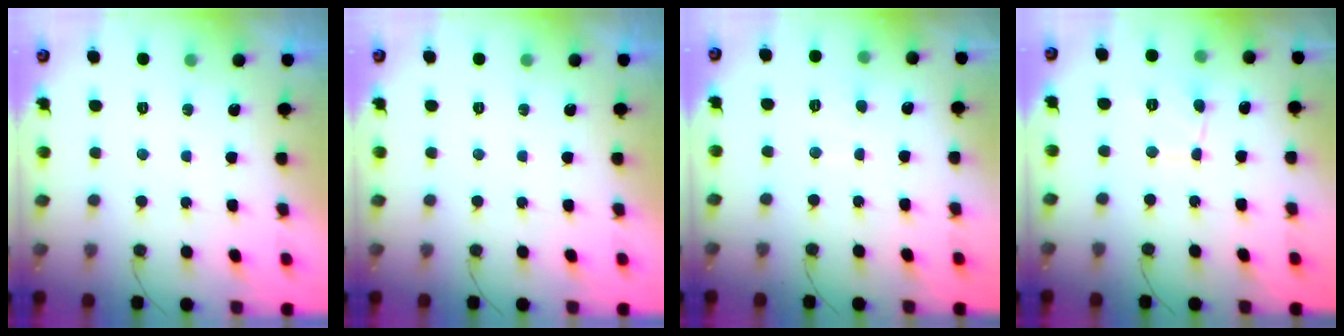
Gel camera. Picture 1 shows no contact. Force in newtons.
{"total": 0.0}
{"total": 5.0, "press": 4.9, "slide": 0.5}
{"total": 2.6, "press": 2.6, "slide": 0.2}